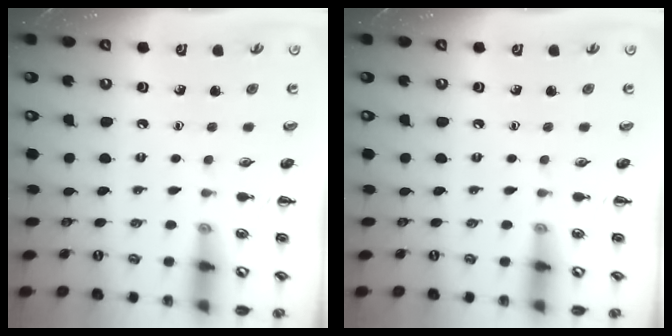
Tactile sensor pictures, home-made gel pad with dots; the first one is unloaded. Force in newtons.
{"total": 0.0}